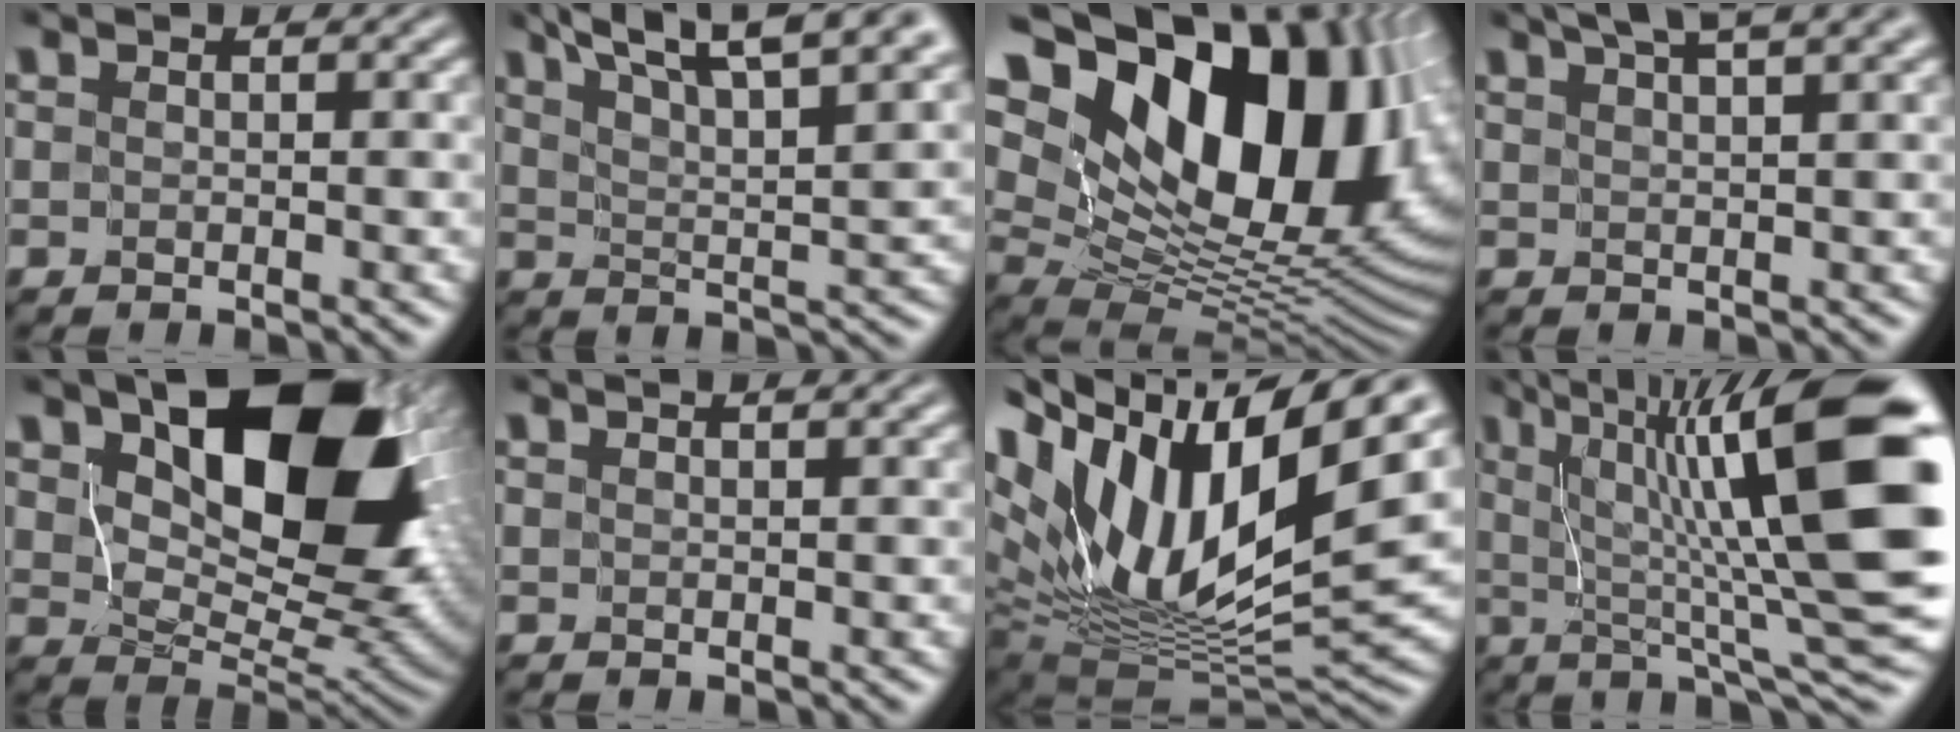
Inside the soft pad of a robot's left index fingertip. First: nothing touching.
{"total": 11.5, "force": [8.6, 3.1, 7.0], "torque": [-0.094, 0.025, 0.096]}
{"total": 19.3, "force": [7.1, 12.0, 13.3], "torque": [-0.231, 0.015, 0.141]}
{"total": 6.1, "force": [4.7, 1.2, 3.8], "torque": [-0.030, 0.026, 0.043]}
{"total": 15.0, "force": [6.1, 8.3, 10.9], "torque": [-0.156, -0.006, 0.109]}
{"total": 1.0, "force": [0.9, 0.0, 0.5], "torque": [-0.007, -0.003, 0.007]}
{"total": 17.6, "force": [5.9, 9.0, 14.0], "torque": [-0.280, 0.012, 0.104]}
{"total": 16.8, "force": [4.6, 3.7, 15.8], "torque": [-0.223, 0.014, 0.088]}